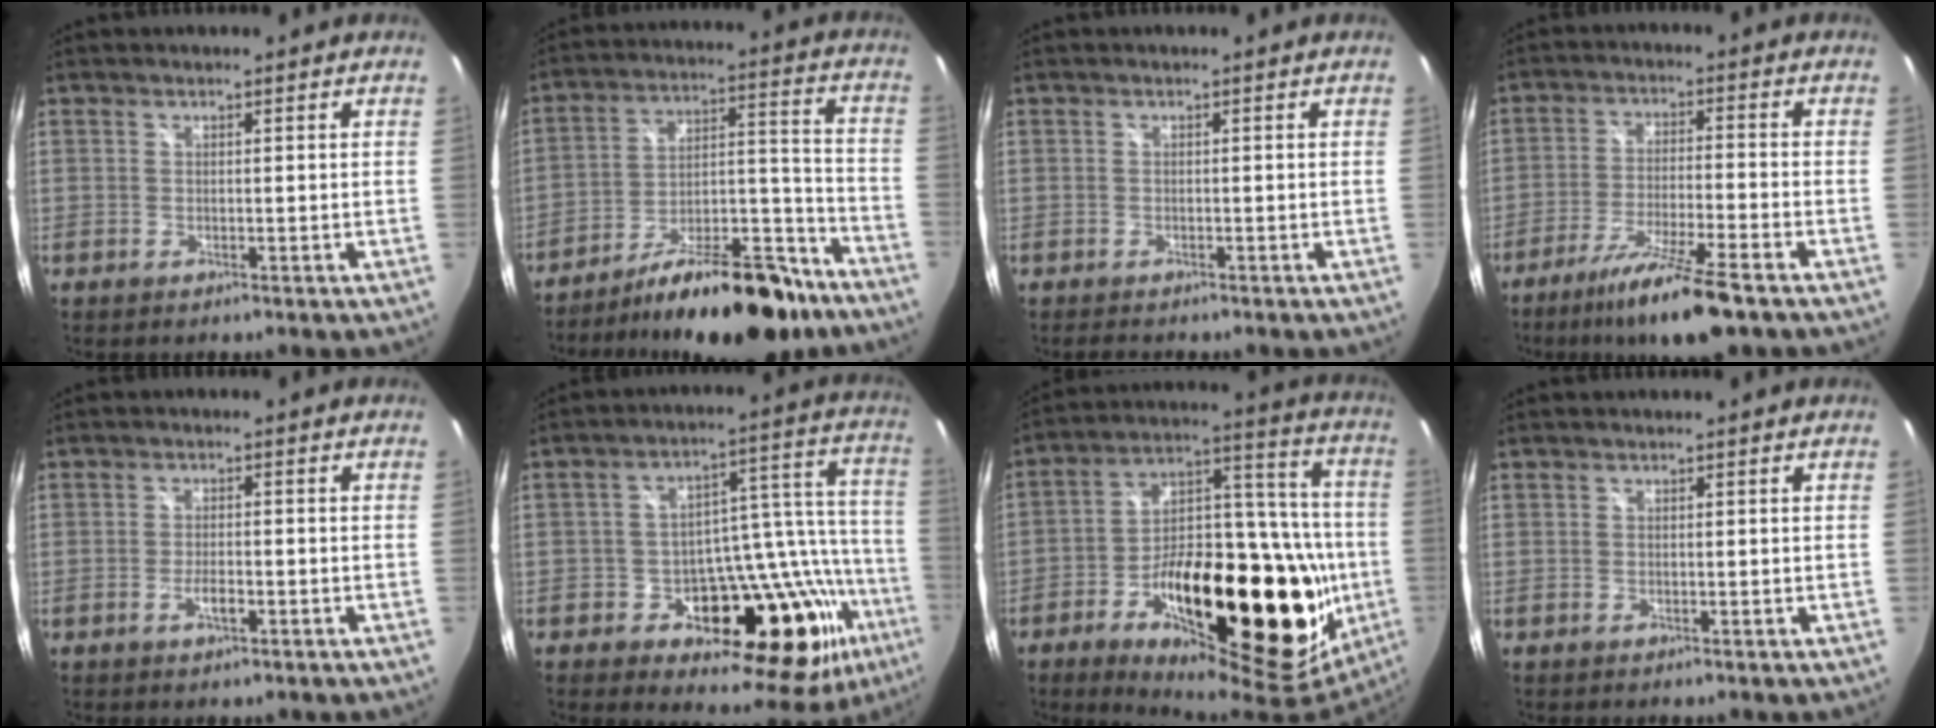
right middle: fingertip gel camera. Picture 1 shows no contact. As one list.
[{"total": 20.0, "force": [-15.1, 6.2, 11.5], "torque": [-0.173, 0.013, -0.222]}, {"total": 1.8, "force": [-1.6, 0.5, 0.6], "torque": [-0.013, -0.011, -0.026]}, {"total": 12.1, "force": [-8.8, 0.6, 8.3], "torque": [-0.168, -0.022, -0.152]}, {"total": 2.6, "force": [-1.3, 1.0, 2.1], "torque": [-0.042, -0.002, -0.024]}, {"total": 23.0, "force": [-11.0, 12.2, 16.1], "torque": [-0.229, 0.011, -0.150]}, {"total": 35.5, "force": [-11.7, 15.8, 29.6], "torque": [-0.437, 0.027, -0.161]}, {"total": 0.0}]